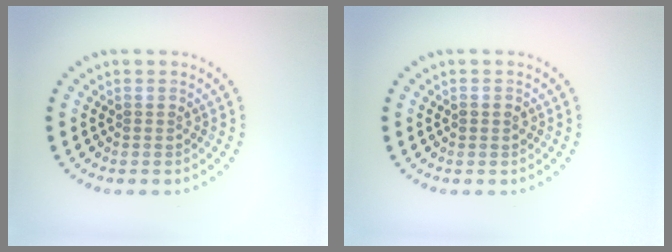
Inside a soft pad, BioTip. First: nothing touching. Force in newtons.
{"total": 1.1, "press": 1.1, "slide": 0.0}